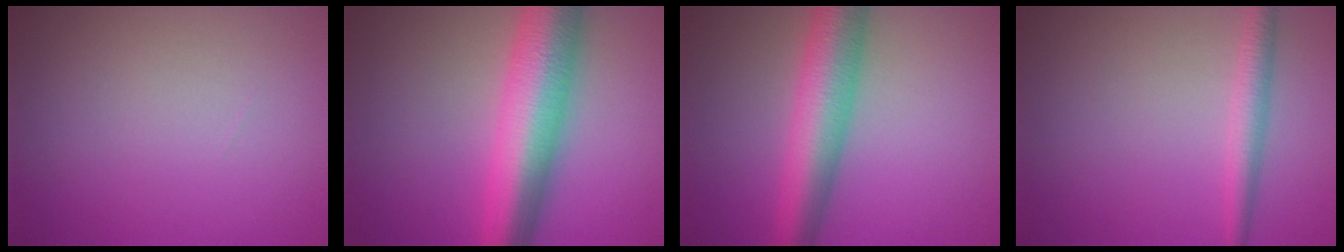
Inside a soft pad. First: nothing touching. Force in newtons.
{"total": 9.3, "press": 9.3, "slide": 0.3}
{"total": 7.0, "press": 7.0, "slide": 0.0}
{"total": 2.3, "press": 2.3, "slide": 0.1}